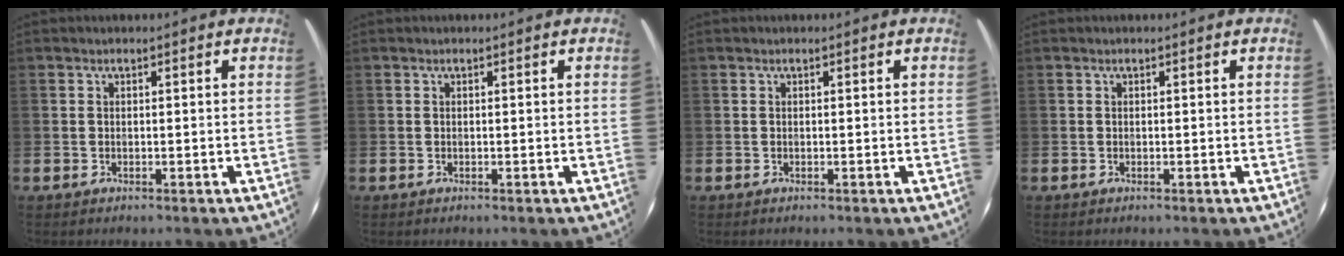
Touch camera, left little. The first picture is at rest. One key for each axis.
{"total": 0.0}
{"total": 0.0}
{"total": 0.0}